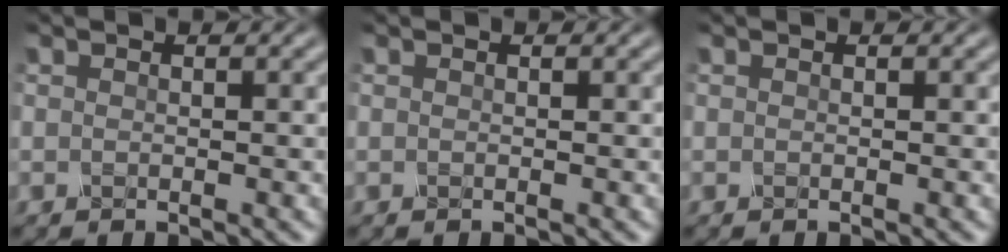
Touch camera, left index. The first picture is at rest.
{"total": 0.0}
{"total": 0.0}